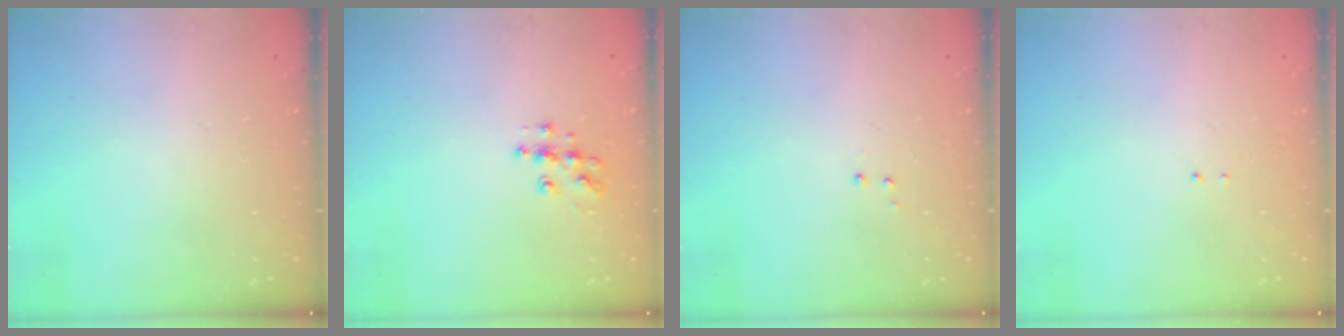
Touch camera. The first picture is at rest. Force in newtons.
{"total": 8.7, "press": 8.7, "slide": 0.5}
{"total": 2.9, "press": 2.8, "slide": 0.6}
{"total": 1.3, "press": 1.2, "slide": 0.6}